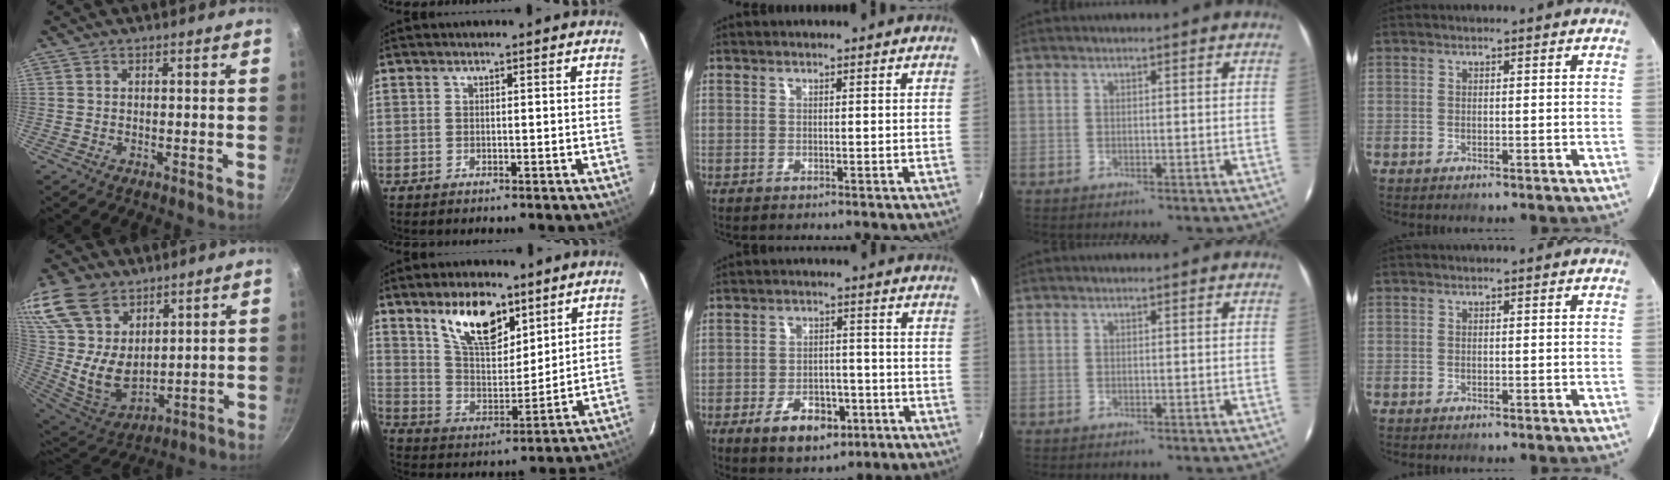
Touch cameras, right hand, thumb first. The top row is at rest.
{"thumb": {"total": 19.9, "force": [11.0, 12.3, 11.1], "torque": [-0.233, -0.031, 0.229]}, "index": {"total": 13.6, "force": [8.4, 6.2, 8.7], "torque": [-0.145, 0.001, 0.159]}, "middle": {"total": 9.2, "force": [-4.8, 5.4, 5.8], "torque": [-0.121, 0.005, -0.064]}}